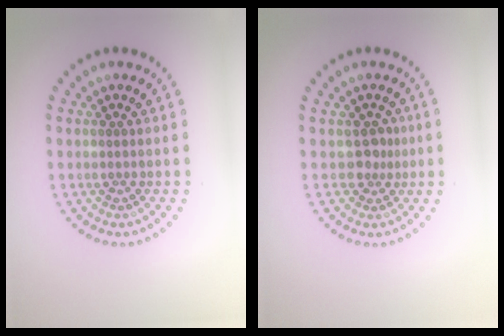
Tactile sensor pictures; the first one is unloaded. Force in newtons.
{"total": 1.7, "press": 1.3, "slide": 1.1}